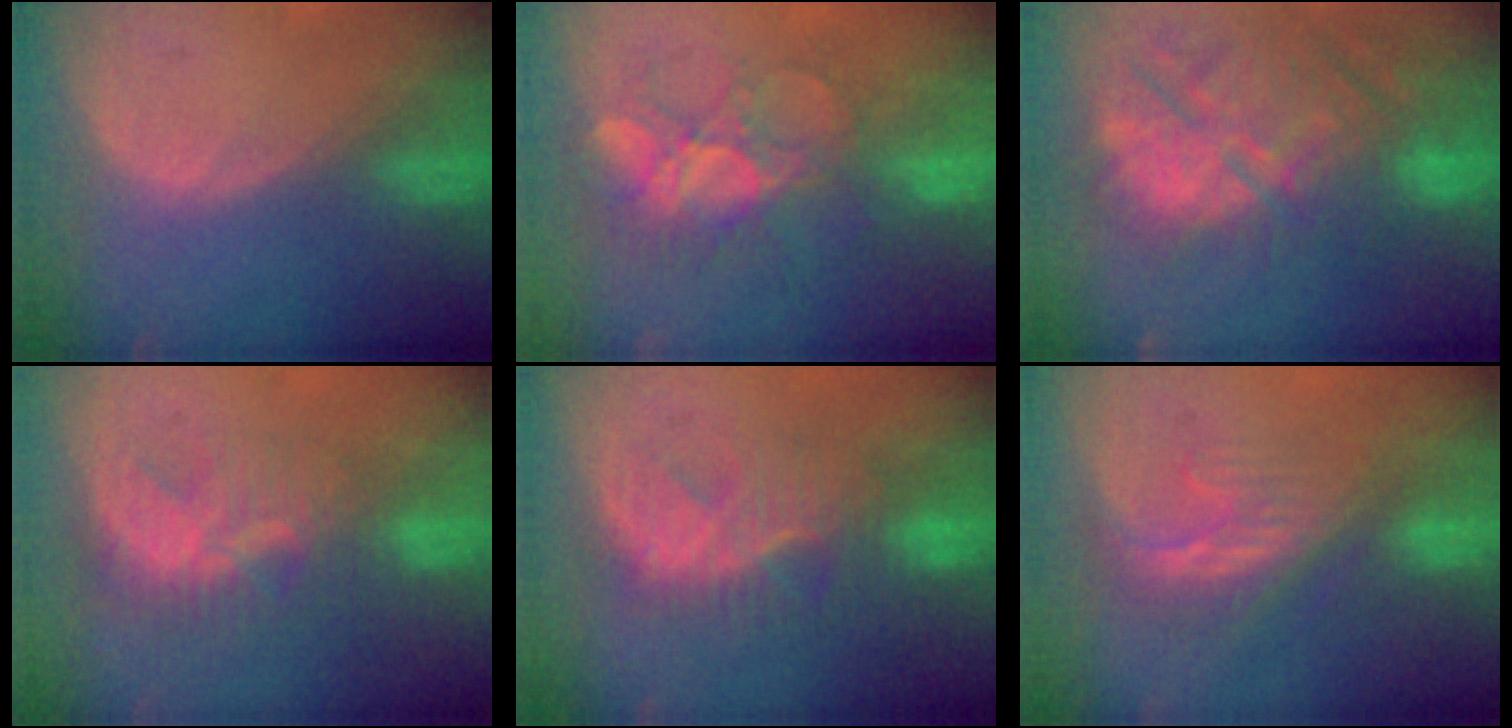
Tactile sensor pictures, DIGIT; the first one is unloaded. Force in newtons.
{"total": 9.5, "press": 8.5, "slide": 4.2}
{"total": 13.9, "press": 12.6, "slide": 5.9}
{"total": 8.9, "press": 7.7, "slide": 4.6}
{"total": 8.2, "press": 8.1, "slide": 1.5}
{"total": 8.4, "press": 7.2, "slide": 4.2}